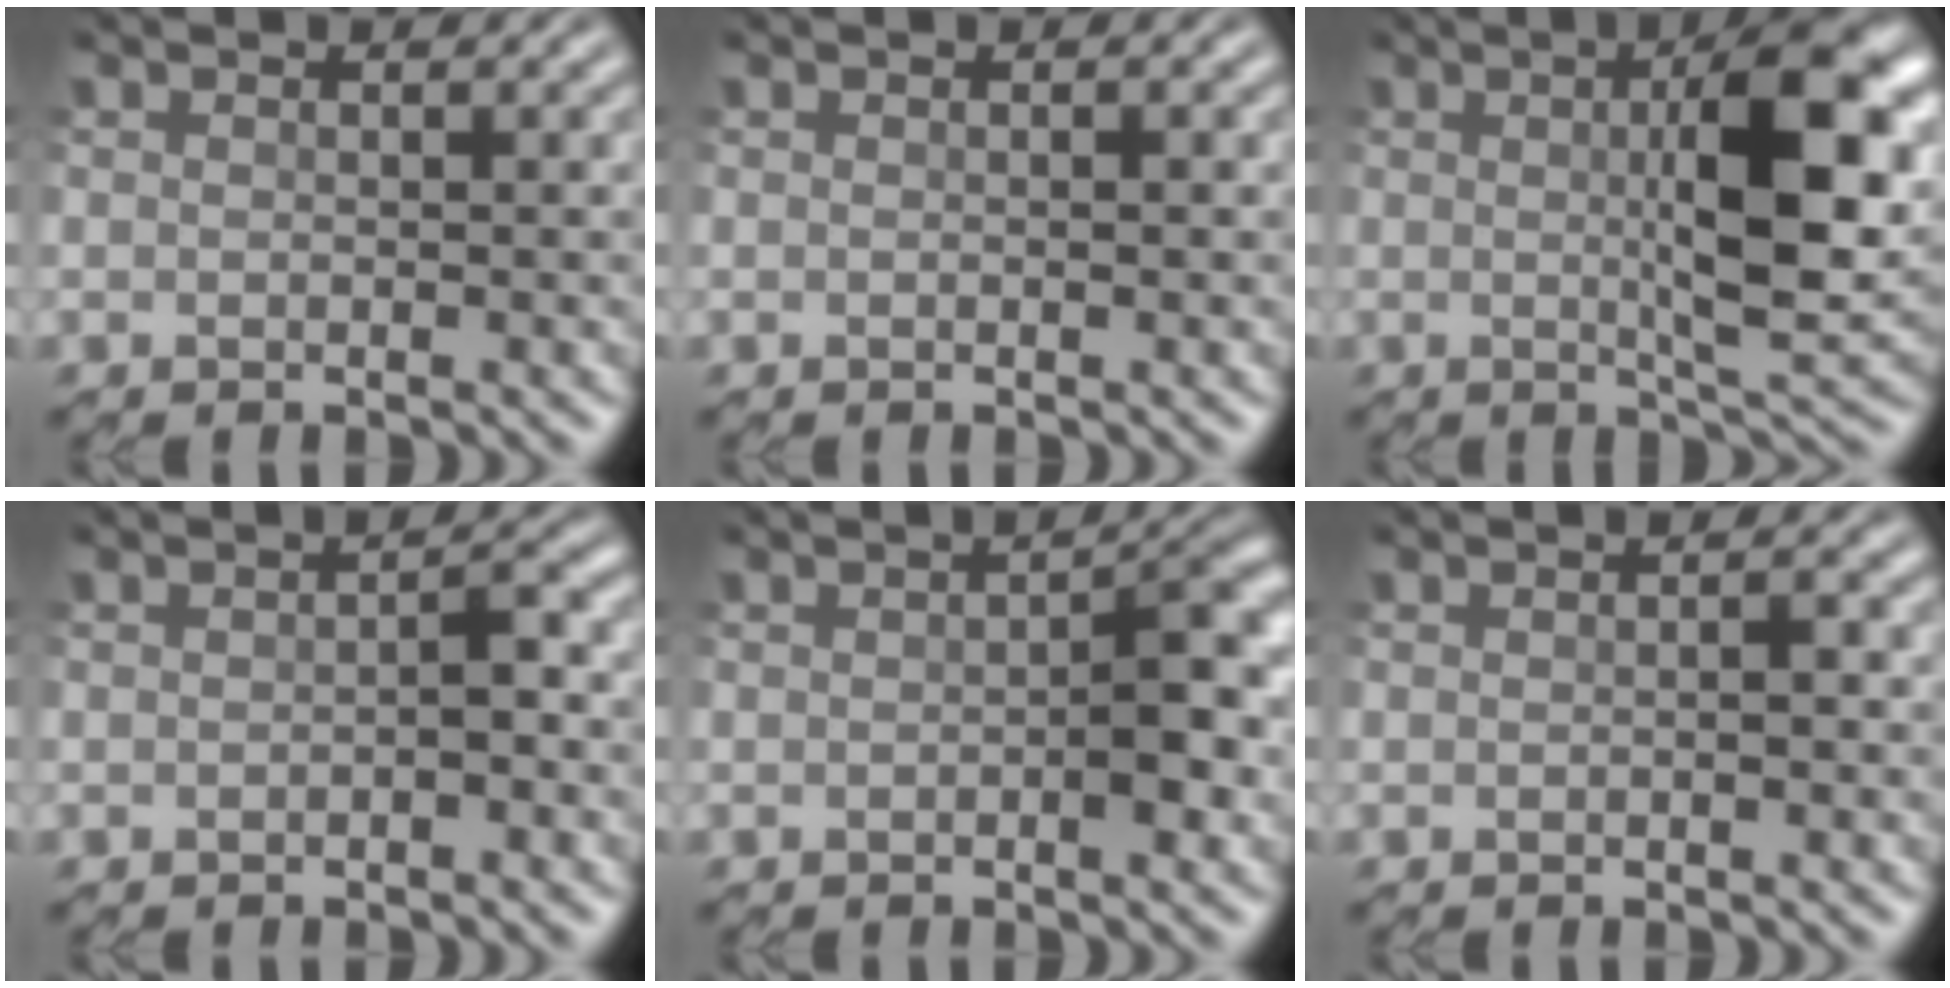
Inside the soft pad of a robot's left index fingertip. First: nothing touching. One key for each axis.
{"total": 0.0}
{"total": 9.5, "fx": 1.6, "fy": 2.6, "fz": 9.0, "tx": -0.141, "ty": 0.006, "tz": 0.028}
{"total": 2.2, "fx": -0.5, "fy": 0.8, "fz": 2.0, "tx": -0.034, "ty": 0.004, "tz": -0.007}
{"total": 4.2, "fx": -0.3, "fy": 1.8, "fz": 3.8, "tx": -0.055, "ty": 0.006, "tz": -0.005}
{"total": 1.0, "fx": -0.3, "fy": 0.2, "fz": 0.9, "tx": -0.019, "ty": 0.001, "tz": -0.003}